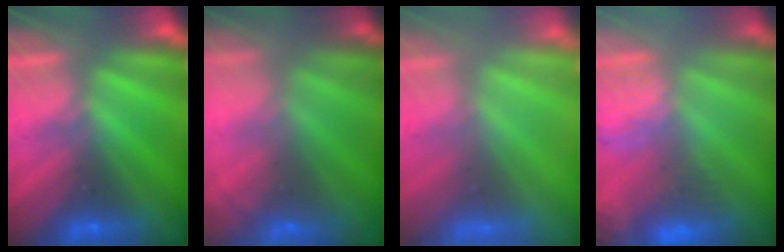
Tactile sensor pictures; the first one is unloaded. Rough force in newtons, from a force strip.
{"total": 5.8}
{"total": 7.5}
{"total": 4.8}